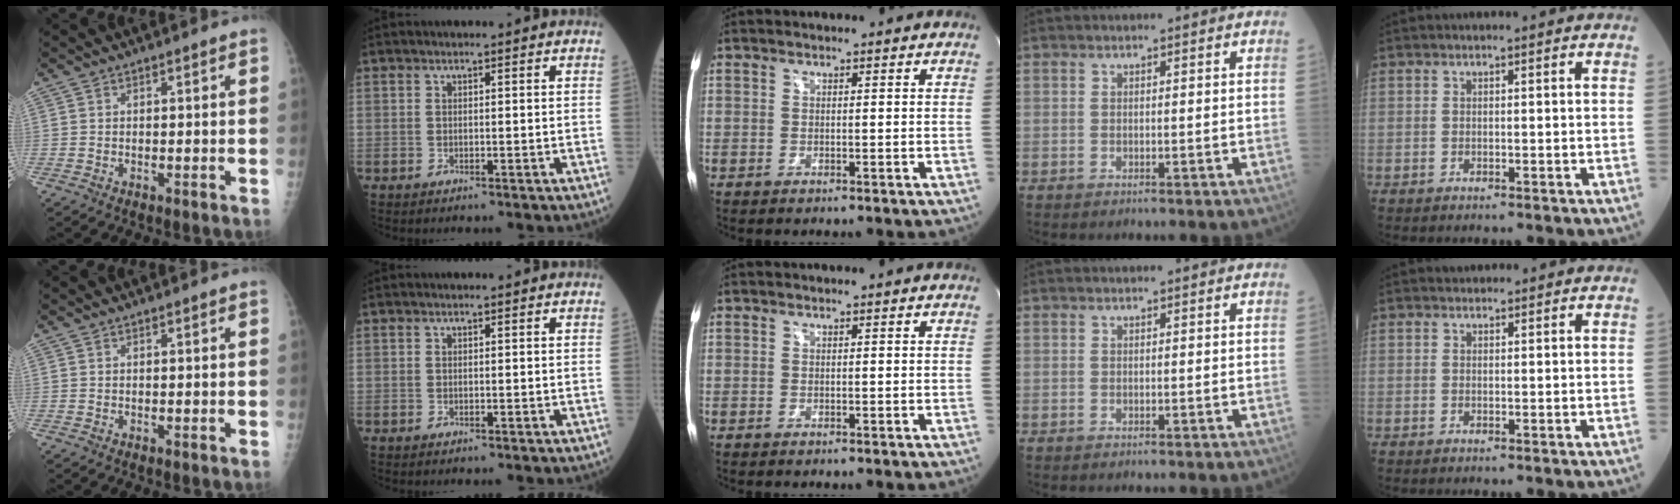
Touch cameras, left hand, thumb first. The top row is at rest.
{"little": {"total": 0.9, "force": [0.8, 0.4, 0.0], "torque": [-0.005, 0.006, 0.011]}}